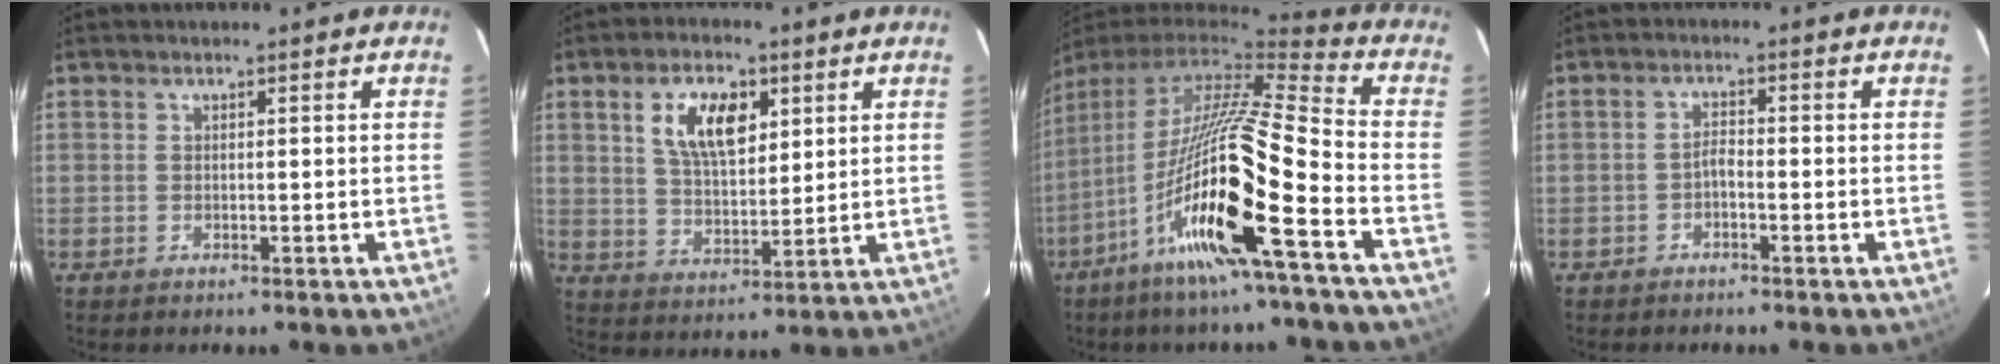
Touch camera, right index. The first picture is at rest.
{"total": 10.1, "force": [4.1, 5.1, 7.6], "torque": [-0.142, 0.013, 0.078]}
{"total": 18.0, "force": [-7.7, -0.5, 16.3], "torque": [-0.275, -0.036, -0.149]}
{"total": 1.6, "force": [-1.2, 0.4, 1.0], "torque": [-0.019, 0.006, -0.021]}